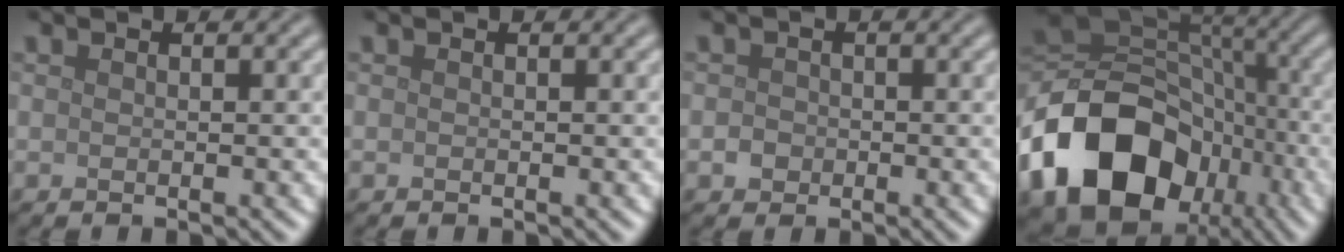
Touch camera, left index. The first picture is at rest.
{"total": 0.0}
{"total": 1.1, "force": [-0.4, 1.0, 0.2], "torque": [0.002, -0.001, -0.010]}
{"total": 16.2, "force": [-7.0, 11.7, 8.7], "torque": [-0.178, -0.017, -0.130]}